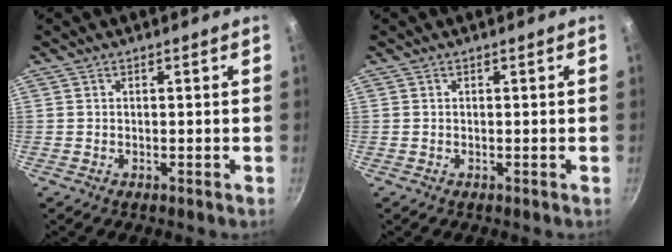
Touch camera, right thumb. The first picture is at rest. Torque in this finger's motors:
{"motor_torque": [0.01, 0.00, 0.03, -0.02, 0.00]}